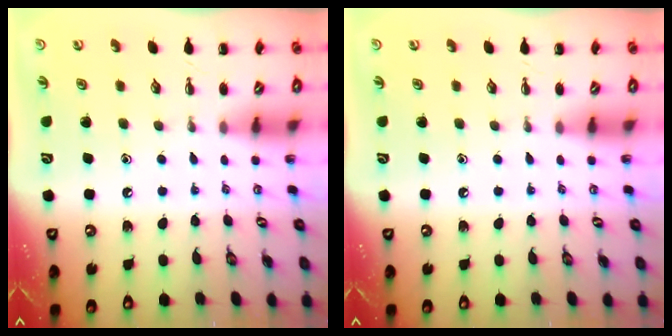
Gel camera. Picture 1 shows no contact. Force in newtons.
{"total": 0.0}